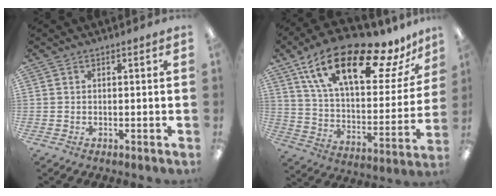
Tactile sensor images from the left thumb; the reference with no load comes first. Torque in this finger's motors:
{"motor_torque": [2.07, 2.09, 1.36, -1.41, 0.55]}